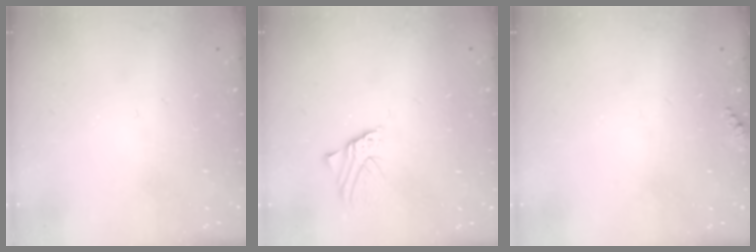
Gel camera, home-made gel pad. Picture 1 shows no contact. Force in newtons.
{"total": 1.8, "press": 1.8, "slide": 0.1}
{"total": 3.5, "press": 3.4, "slide": 0.4}